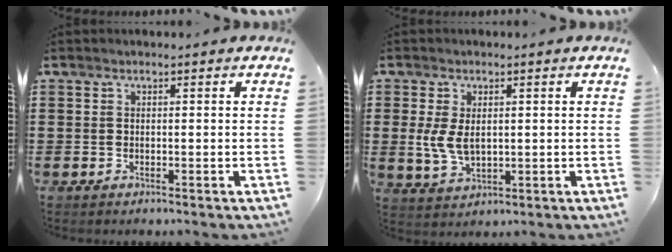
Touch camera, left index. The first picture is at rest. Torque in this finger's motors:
{"motor_torque": [0.88, -0.21, 0.40, 0.13]}